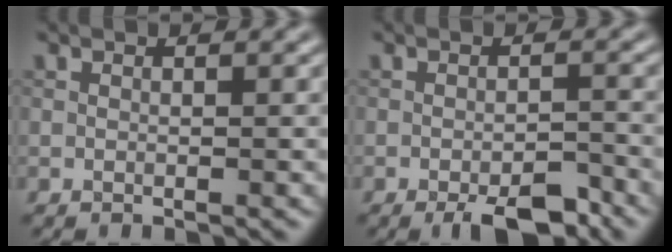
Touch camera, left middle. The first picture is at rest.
{"total": 4.5, "force": [-3.1, 1.3, 2.9], "torque": [-0.041, -0.001, -0.047]}